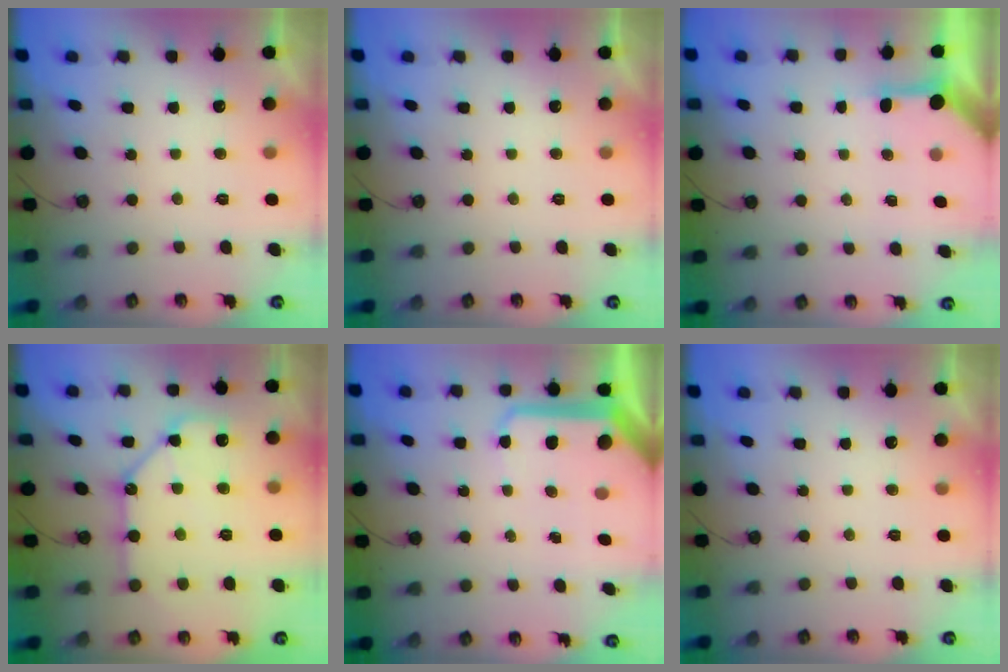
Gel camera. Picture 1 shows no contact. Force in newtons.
{"total": 0.0}
{"total": 3.7, "press": 3.7, "slide": 0.2}
{"total": 14.7, "press": 14.6, "slide": 1.8}
{"total": 11.3, "press": 11.2, "slide": 1.1}
{"total": 0.0}